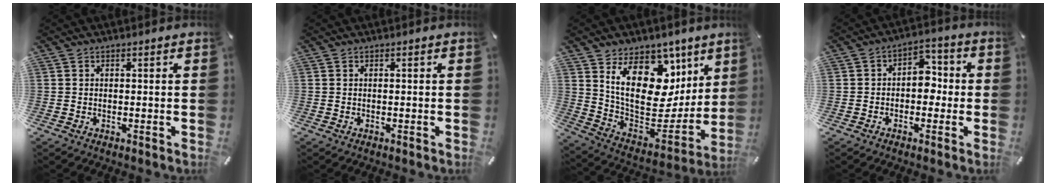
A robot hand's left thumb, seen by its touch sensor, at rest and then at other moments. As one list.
[{"total": 0.0}, {"total": 20.4, "force": [9.2, 13.6, 12.1], "torque": [-0.172, -0.082, 0.165]}, {"total": 6.4, "force": [-1.0, 4.6, 4.4], "torque": [-0.059, 0.010, -0.023]}]